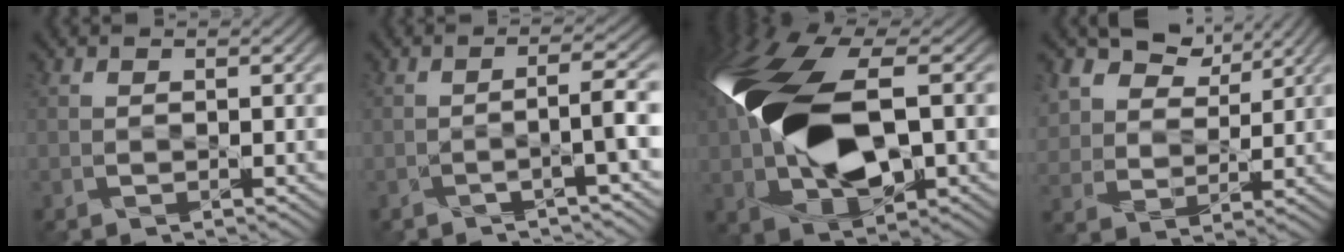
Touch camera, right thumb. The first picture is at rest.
{"total": 3.2, "force": [-1.3, 0.3, 2.9], "torque": [-0.036, 0.010, -0.041]}
{"total": 15.4, "force": [0.4, 8.5, 12.9], "torque": [-0.295, 0.011, 0.004]}
{"total": 8.9, "force": [6.0, 5.5, 3.6], "torque": [-0.099, 0.013, 0.114]}